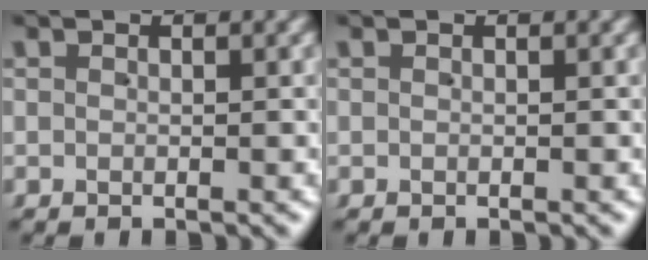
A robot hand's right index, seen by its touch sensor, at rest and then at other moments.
{"total": 0.0}